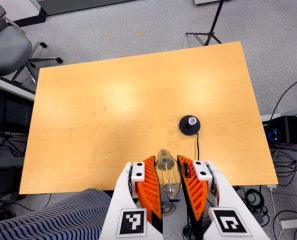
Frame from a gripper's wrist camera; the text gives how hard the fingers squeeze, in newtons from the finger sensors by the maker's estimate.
{"total": 21.8, "left": 23.6, "right": 20.0}